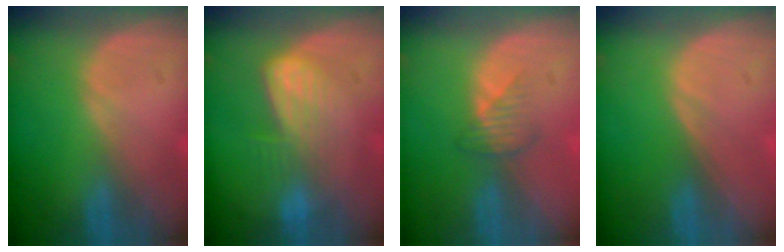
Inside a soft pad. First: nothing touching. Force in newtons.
{"total": 7.0, "press": 6.1, "slide": 3.5}
{"total": 2.7, "press": 2.6, "slide": 0.7}
{"total": 0.0}